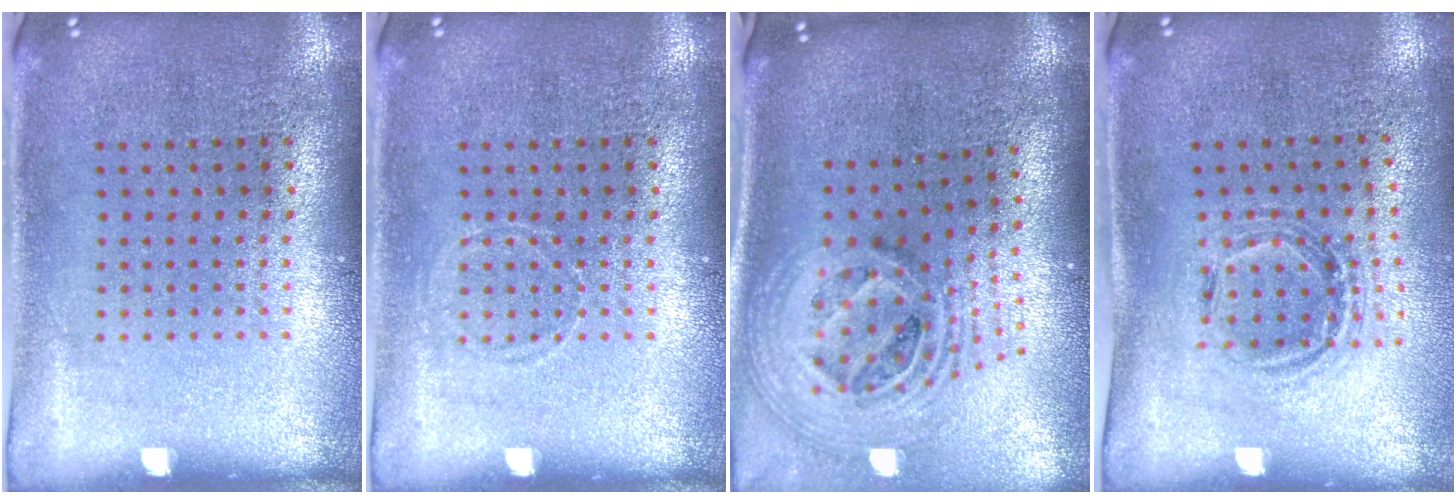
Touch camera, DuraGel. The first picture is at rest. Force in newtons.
{"total": 0.6, "press": 0.6, "slide": 0.0}
{"total": 2.5, "press": 1.8, "slide": 1.7}
{"total": 1.0, "press": 1.0, "slide": 0.1}